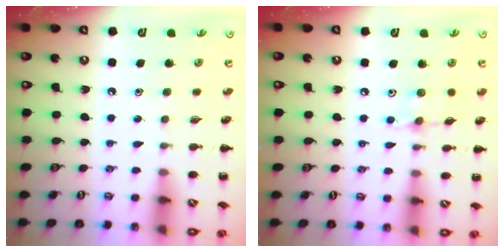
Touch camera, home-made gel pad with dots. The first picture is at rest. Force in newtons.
{"total": 6.1, "press": 6.0, "slide": 0.8}